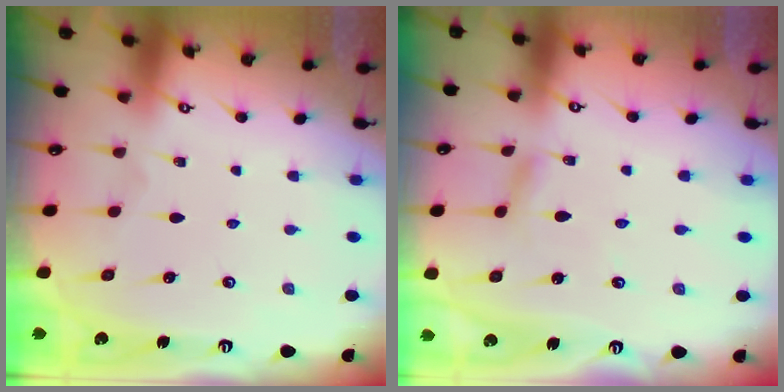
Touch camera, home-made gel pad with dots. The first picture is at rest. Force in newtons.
{"total": 2.5, "press": 2.4, "slide": 0.3}